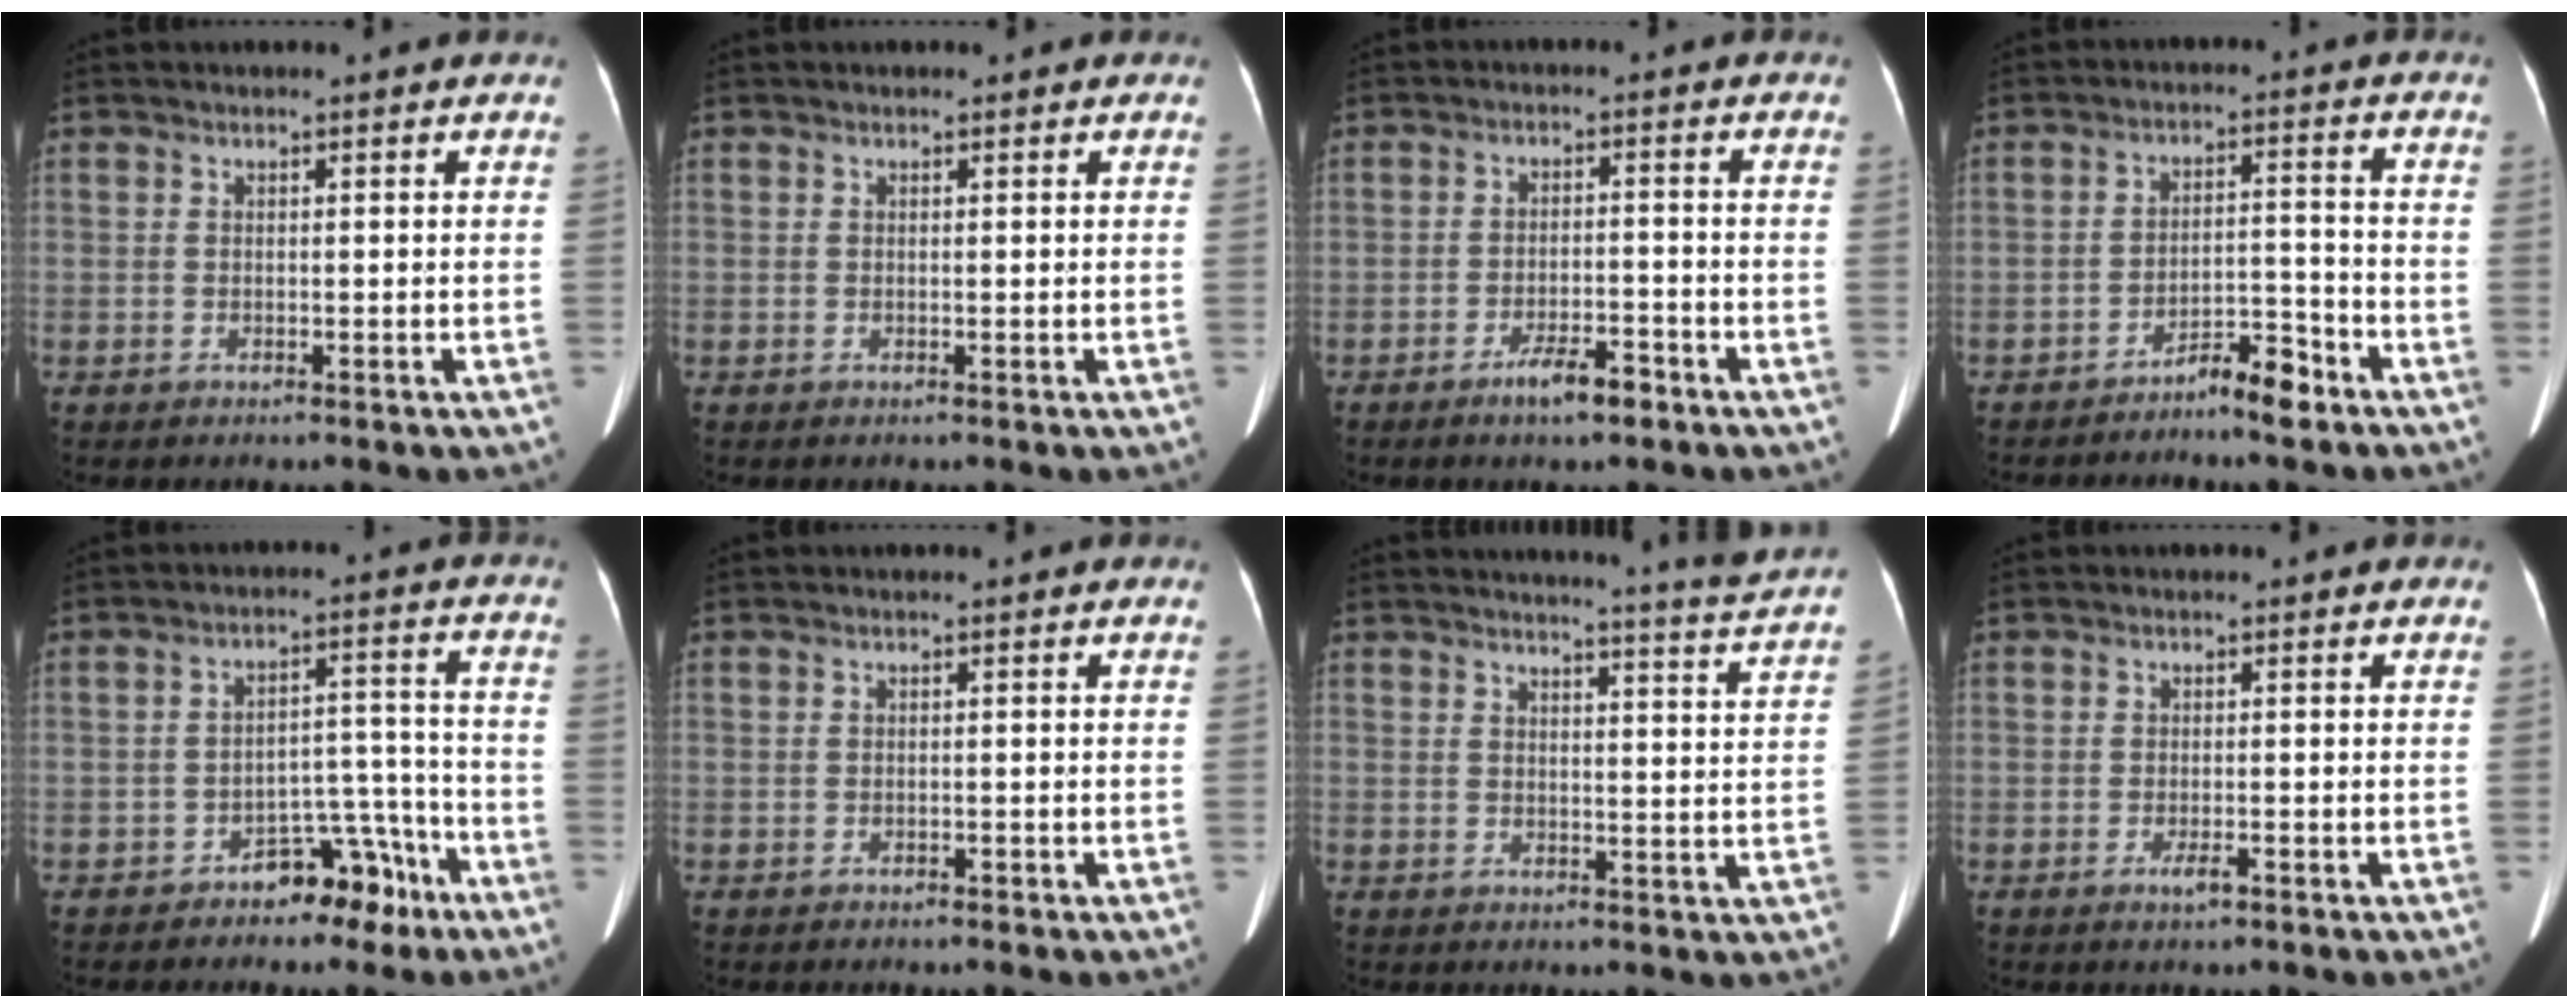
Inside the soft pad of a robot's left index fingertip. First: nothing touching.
{"total": 0.0}
{"total": 4.6, "force": [-3.2, 1.1, 3.1], "torque": [-0.056, 0.000, -0.052]}
{"total": 5.0, "force": [-4.2, 0.7, 2.7], "torque": [-0.040, 0.006, -0.072]}
{"total": 7.1, "force": [-5.2, 3.6, 3.3], "torque": [-0.037, 0.036, -0.075]}
{"total": 0.6, "force": [-0.5, 0.2, 0.1], "torque": [-0.006, 0.000, -0.009]}
{"total": 8.3, "force": [7.8, -2.4, 1.4], "torque": [-0.035, -0.050, 0.088]}
{"total": 1.6, "force": [-1.0, 0.3, 1.2], "torque": [-0.021, -0.002, -0.014]}